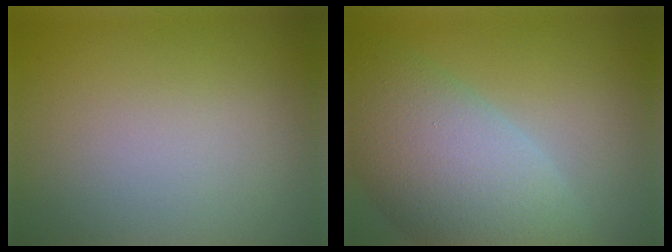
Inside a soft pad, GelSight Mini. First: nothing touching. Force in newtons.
{"total": 10.7, "press": 10.7, "slide": 0.8}